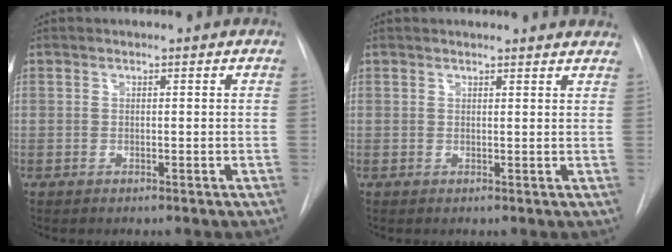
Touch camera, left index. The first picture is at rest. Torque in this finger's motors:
{"motor_torque": [0.88, -1.25, -0.03, -0.02]}